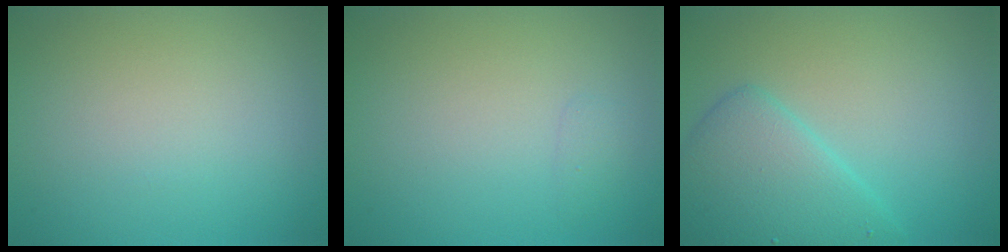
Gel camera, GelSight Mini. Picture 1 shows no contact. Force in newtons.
{"total": 0.6, "press": 0.6, "slide": 0.1}
{"total": 5.1, "press": 5.1, "slide": 0.2}